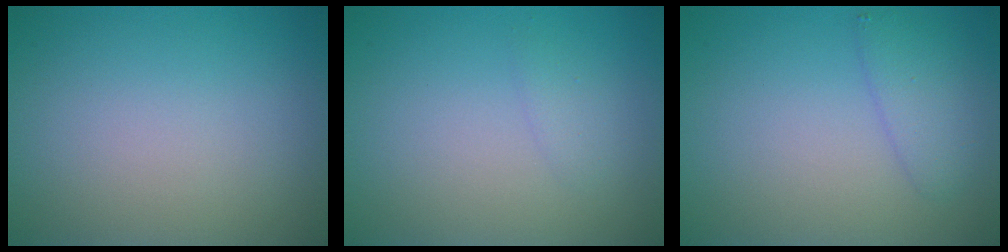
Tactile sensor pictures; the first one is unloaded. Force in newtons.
{"total": 0.9, "press": 0.9, "slide": 0.1}
{"total": 2.3, "press": 2.3, "slide": 0.1}